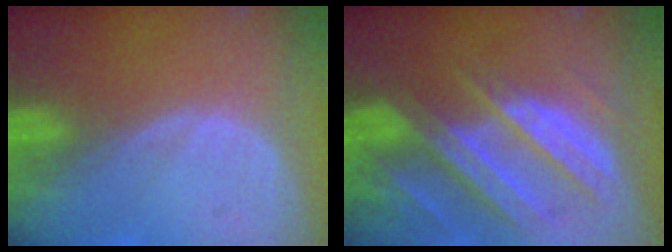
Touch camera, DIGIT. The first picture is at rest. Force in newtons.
{"total": 10.6, "press": 9.4, "slide": 5.0}